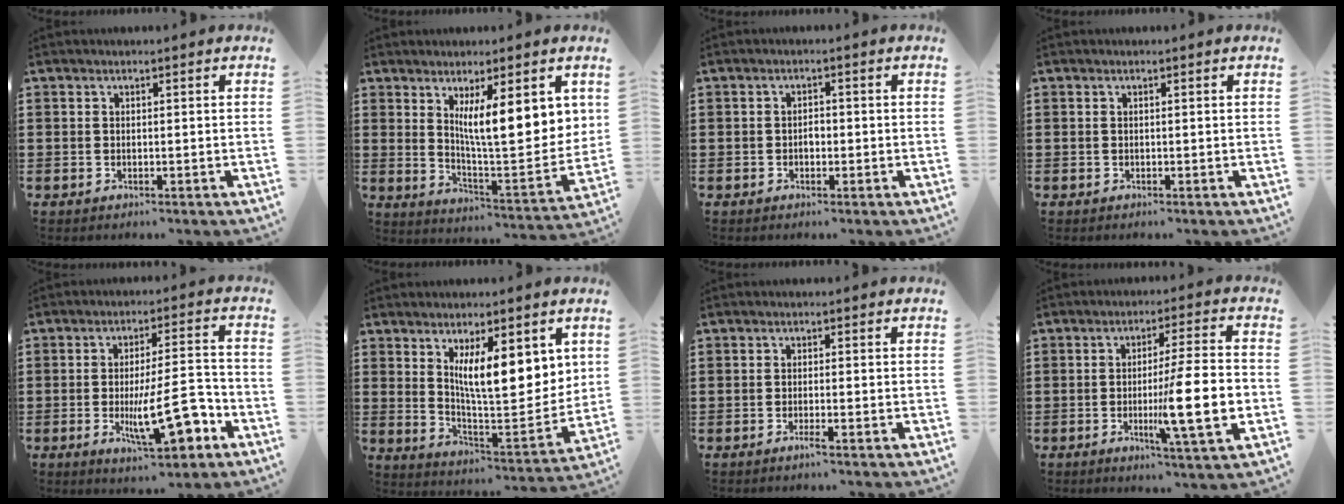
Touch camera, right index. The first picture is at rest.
{"total": 10.1, "force": [4.2, 1.8, 9.0], "torque": [-0.146, -0.029, 0.064]}
{"total": 1.4, "force": [-0.4, 0.8, 1.1], "torque": [-0.023, 0.001, -0.009]}
{"total": 0.0}
{"total": 13.2, "force": [-4.0, 4.2, 11.8], "torque": [-0.197, -0.006, -0.067]}
{"total": 10.2, "force": [4.3, 2.8, 8.8], "torque": [-0.152, -0.024, 0.070]}
{"total": 1.7, "force": [-1.0, -0.1, 1.4], "torque": [-0.030, -0.006, -0.021]}
{"total": 12.0, "force": [-2.7, 0.9, 11.7], "torque": [-0.183, -0.014, -0.050]}